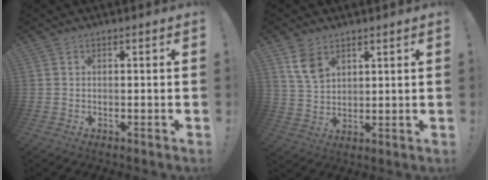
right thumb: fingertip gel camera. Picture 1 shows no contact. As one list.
[{"total": 7.4, "force": [4.4, 4.5, 3.8], "torque": [-0.061, -0.015, 0.085]}]